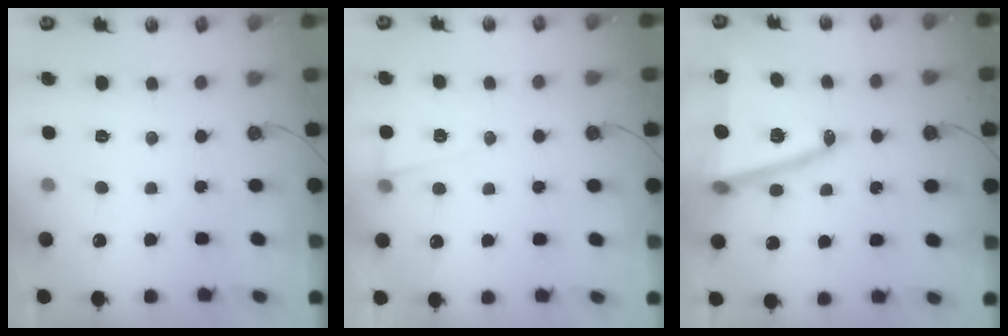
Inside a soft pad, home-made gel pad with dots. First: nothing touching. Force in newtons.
{"total": 5.4, "press": 3.1, "slide": 4.5}
{"total": 18.5, "press": 18.1, "slide": 4.0}